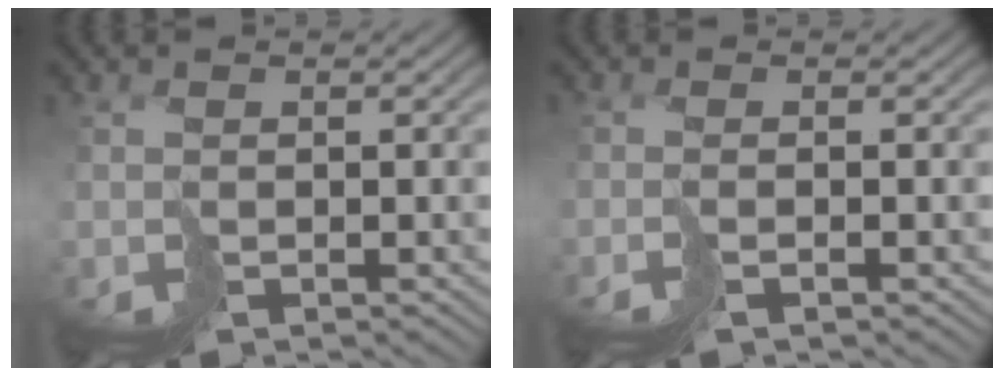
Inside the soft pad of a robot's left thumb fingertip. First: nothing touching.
{"total": 2.0, "force": [-0.9, 0.4, 1.7], "torque": [-0.031, 0.000, -0.027]}